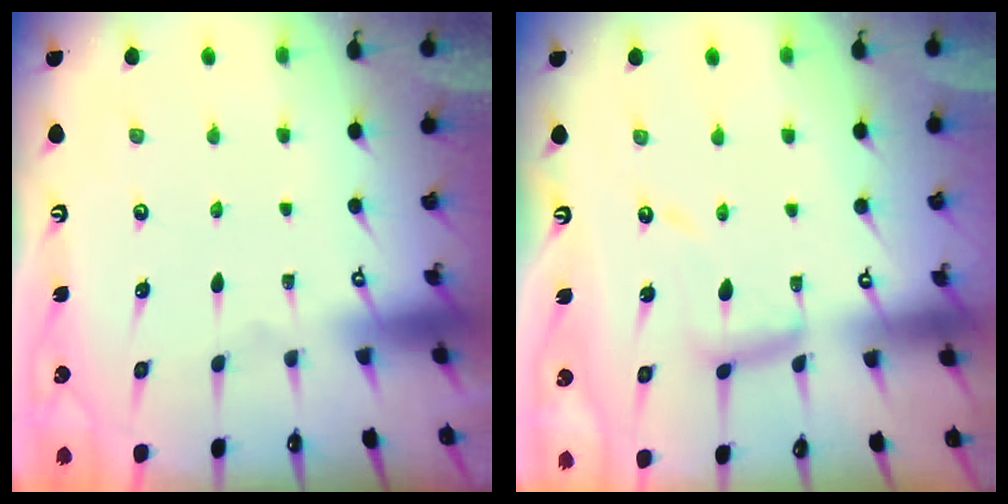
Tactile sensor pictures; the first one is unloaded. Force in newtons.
{"total": 10.8, "press": 10.7, "slide": 0.9}